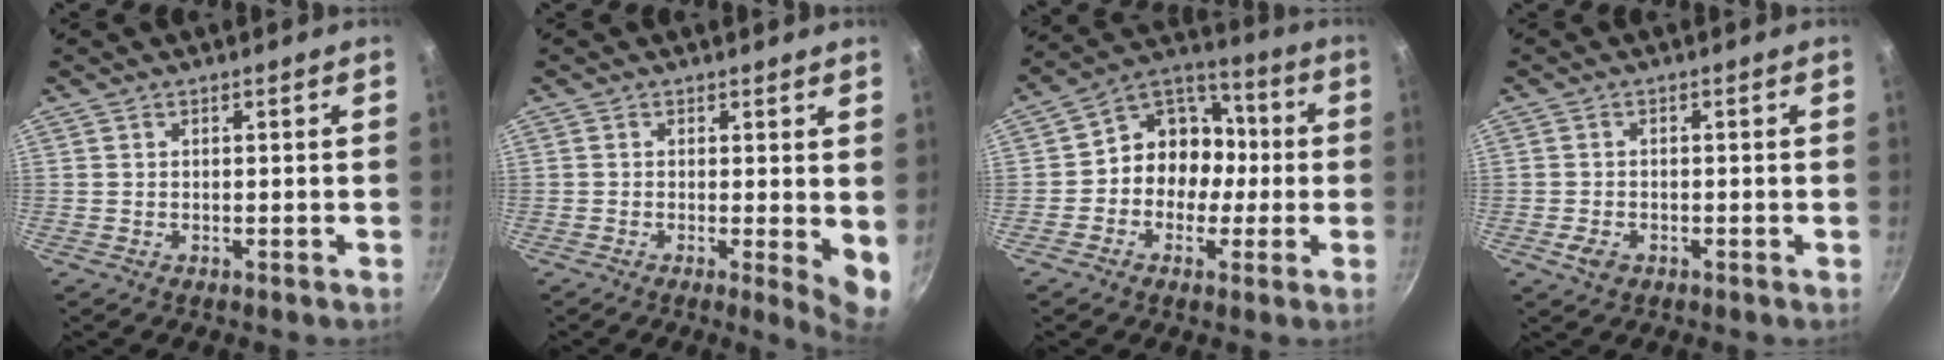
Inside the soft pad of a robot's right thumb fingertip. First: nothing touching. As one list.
[{"total": 5.8, "force": [0.1, 1.5, 5.6], "torque": [-0.073, -0.016, 0.000]}, {"total": 12.2, "force": [-1.3, 10.5, 6.2], "torque": [-0.039, 0.047, -0.040]}, {"total": 2.8, "force": [-1.3, 1.8, 1.7], "torque": [-0.033, 0.006, -0.026]}]